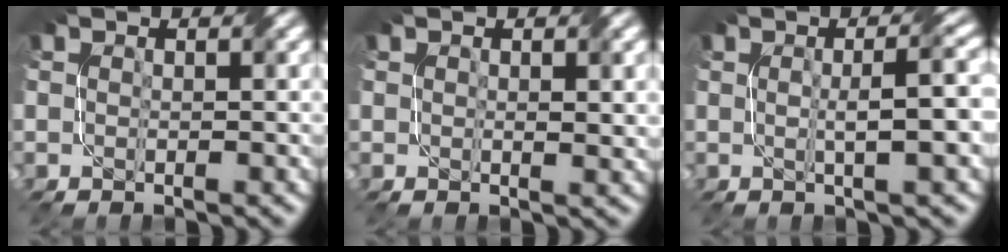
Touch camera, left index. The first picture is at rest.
{"total": 1.4, "force": [0.5, 0.5, 1.2], "torque": [-0.017, -0.004, 0.014]}
{"total": 4.3, "force": [0.1, 0.9, 4.2], "torque": [-0.062, 0.011, 0.002]}